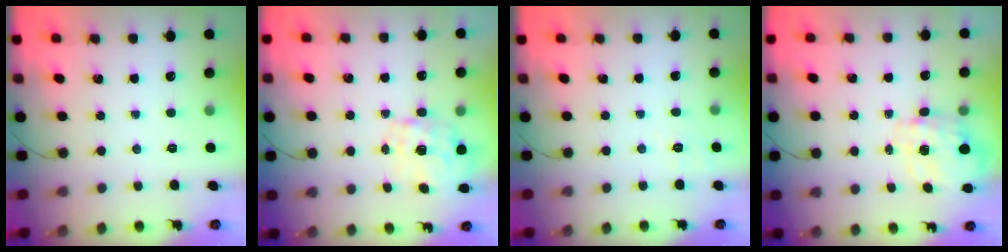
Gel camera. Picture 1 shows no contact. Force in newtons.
{"total": 1.9, "press": 1.7, "slide": 0.7}
{"total": 2.0, "press": 0.8, "slide": 1.9}
{"total": 2.5, "press": 2.4, "slide": 1.0}